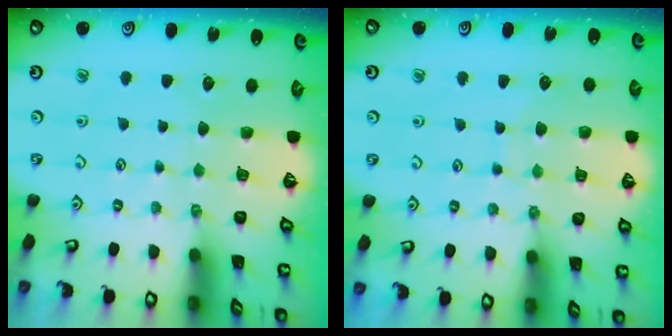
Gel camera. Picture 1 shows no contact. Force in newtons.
{"total": 6.2, "press": 6.2, "slide": 0.5}